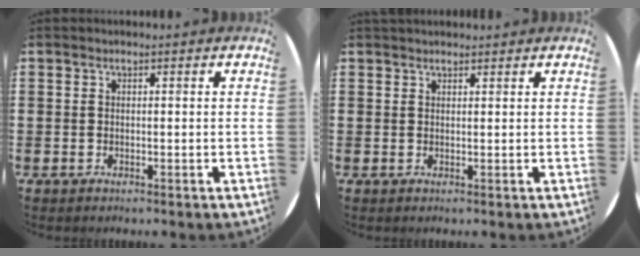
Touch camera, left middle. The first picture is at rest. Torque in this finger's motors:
{"motor_torque": [0.53, -0.51, 0.04, 0.05]}